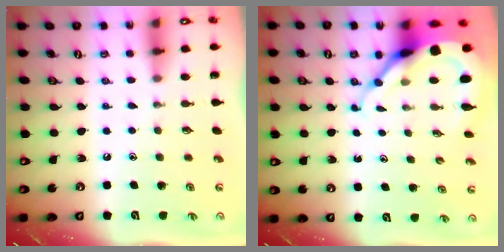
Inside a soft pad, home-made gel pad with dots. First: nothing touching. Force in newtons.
{"total": 9.9, "press": 9.8, "slide": 1.0}